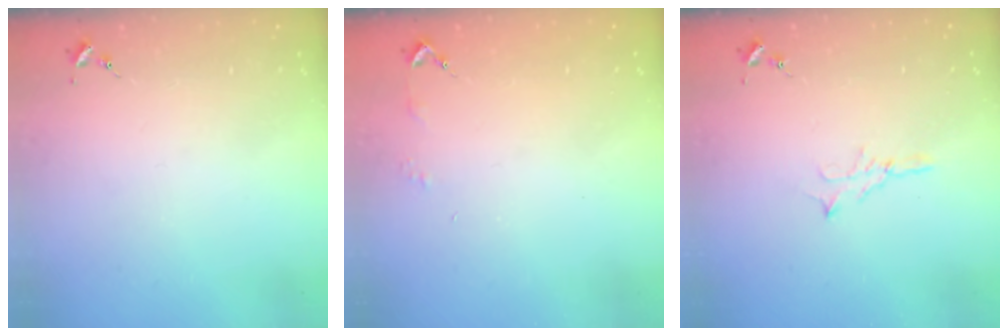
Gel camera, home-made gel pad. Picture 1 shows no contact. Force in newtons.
{"total": 2.9, "press": 2.8, "slide": 0.3}
{"total": 4.7, "press": 4.7, "slide": 0.5}